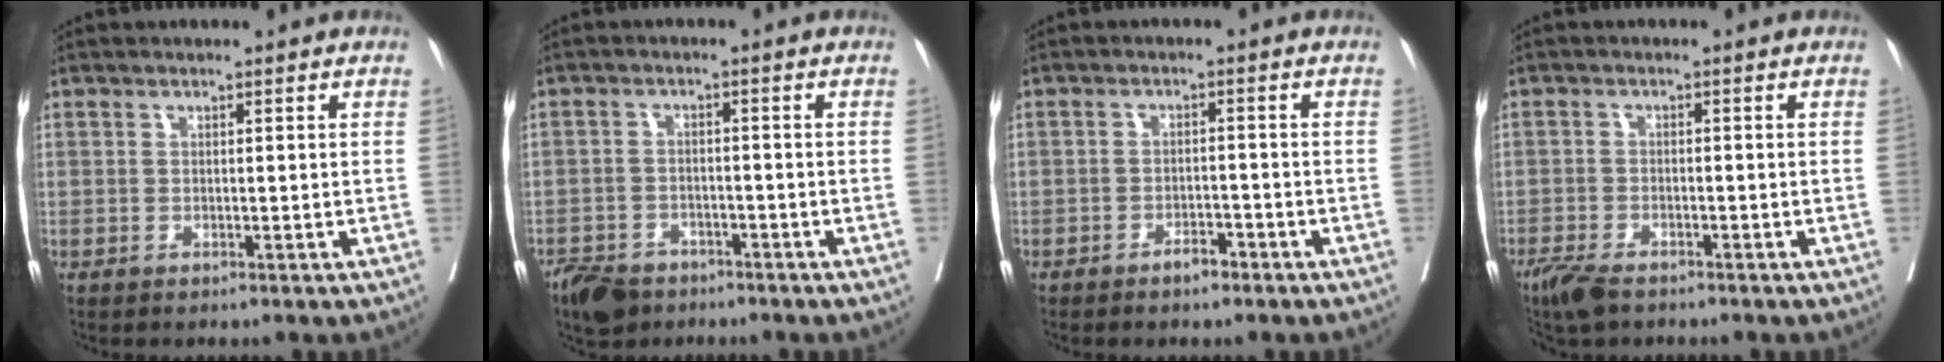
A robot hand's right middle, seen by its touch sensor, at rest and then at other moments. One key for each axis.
{"total": 5.7, "fx": -4.3, "fy": 3.2, "fz": 1.8, "tx": -0.034, "ty": 0.000, "tz": -0.076}
{"total": 2.5, "fx": -1.9, "fy": 0.8, "fz": 1.5, "tx": -0.025, "ty": 0.002, "tz": -0.030}
{"total": 4.4, "fx": -3.4, "fy": 1.4, "fz": 2.5, "tx": -0.050, "ty": -0.009, "tz": -0.060}